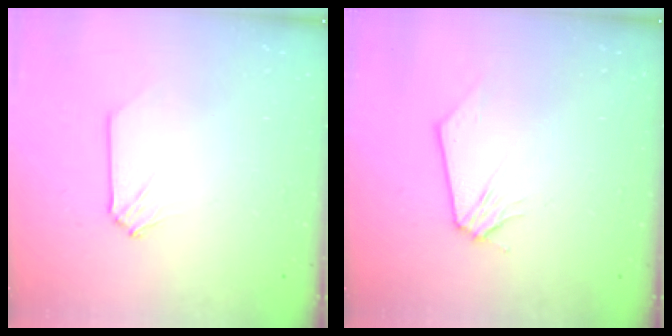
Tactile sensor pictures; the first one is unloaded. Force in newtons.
{"total": 0.0}